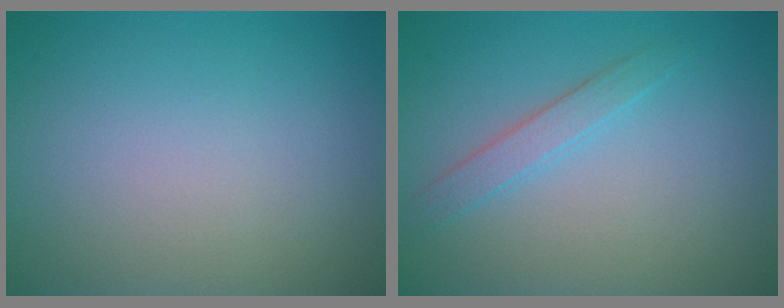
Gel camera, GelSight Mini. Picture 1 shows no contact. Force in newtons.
{"total": 1.7, "press": 1.7, "slide": 0.1}